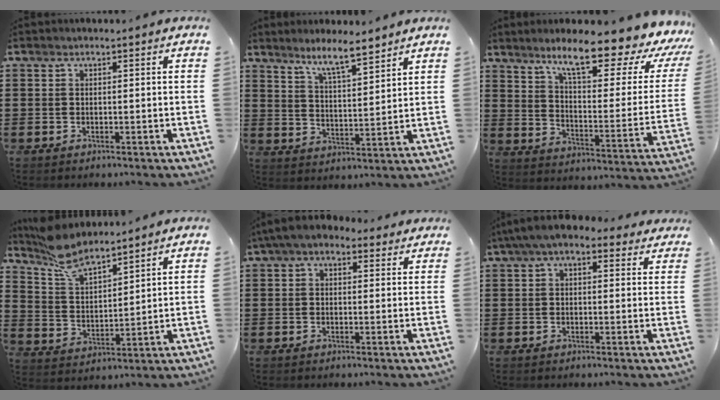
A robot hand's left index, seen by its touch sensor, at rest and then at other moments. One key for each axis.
{"total": 6.6, "fx": 5.8, "fy": 0.1, "fz": 3.2, "tx": -0.081, "ty": -0.024, "tz": 0.101}
{"total": 13.1, "fx": 9.4, "fy": 1.9, "fz": 9.0, "tx": -0.165, "ty": -0.060, "tz": 0.148}
{"total": 7.9, "fx": 7.0, "fy": 1.4, "fz": 3.3, "tx": -0.091, "ty": -0.023, "tz": 0.129}
{"total": 3.6, "fx": 2.3, "fy": 2.0, "fz": 2.0, "tx": -0.047, "ty": 0.003, "tz": 0.041}
{"total": 4.8, "fx": 3.3, "fy": 1.8, "fz": 2.9, "tx": -0.068, "ty": 0.001, "tz": 0.059}